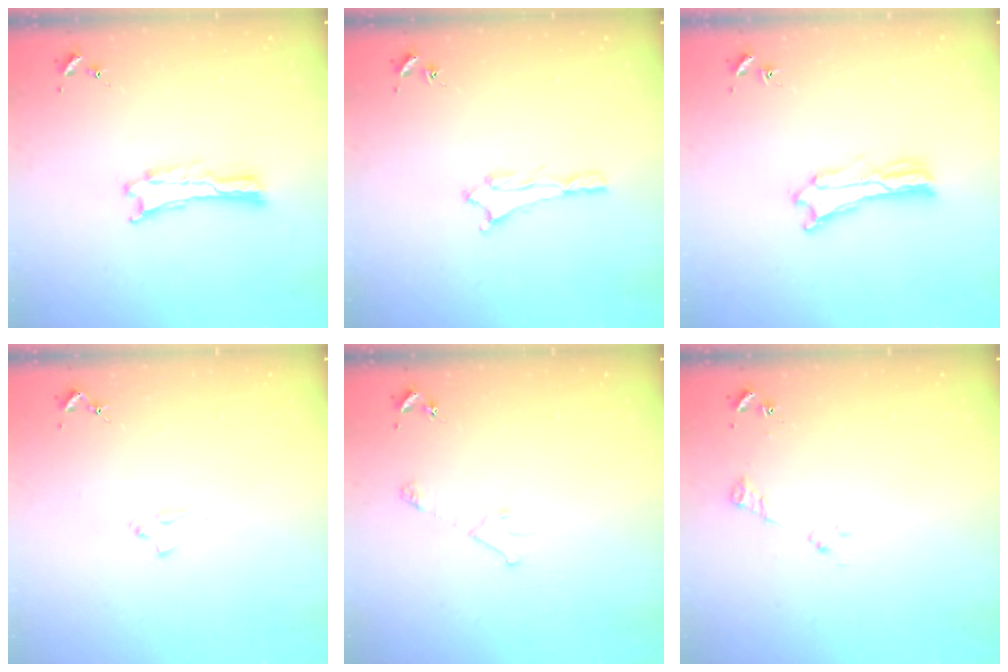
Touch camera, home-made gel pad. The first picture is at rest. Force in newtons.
{"total": 1.1, "press": 1.1, "slide": 0.1}
{"total": 2.5, "press": 2.5, "slide": 0.1}
{"total": 2.1, "press": 2.1, "slide": 0.3}
{"total": 3.2, "press": 3.2, "slide": 0.3}
{"total": 2.5, "press": 2.5, "slide": 0.3}